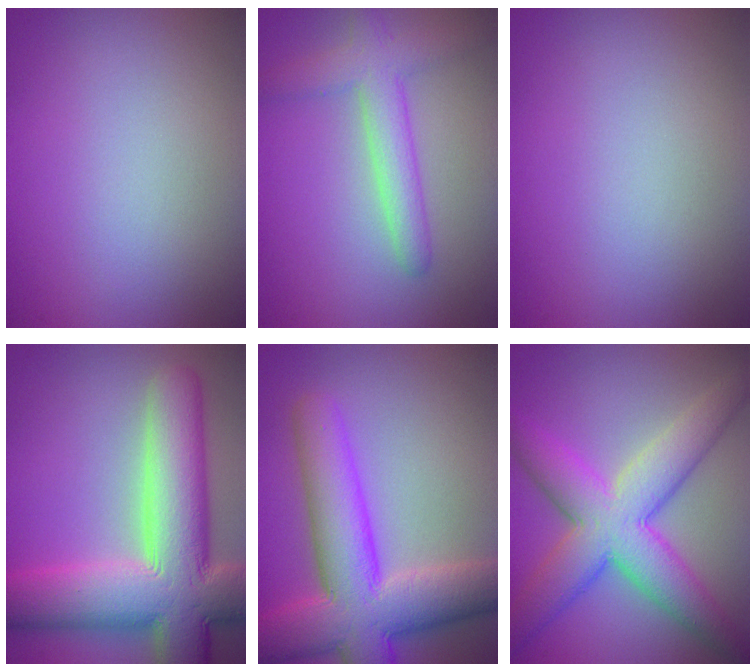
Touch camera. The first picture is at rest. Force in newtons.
{"total": 4.0, "press": 4.0, "slide": 0.3}
{"total": 0.0}
{"total": 13.2, "press": 13.2, "slide": 1.4}
{"total": 10.3, "press": 10.3, "slide": 0.5}
{"total": 8.5, "press": 8.5, "slide": 0.3}